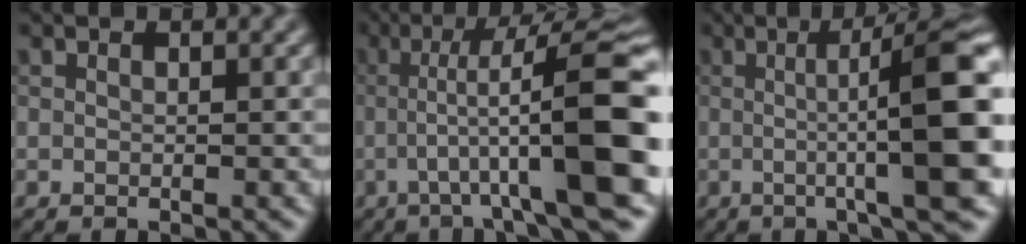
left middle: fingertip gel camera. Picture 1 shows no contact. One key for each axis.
{"total": 12.4, "fx": -1.4, "fy": 2.3, "fz": 12.1, "tx": -0.168, "ty": 0.013, "tz": -0.027}
{"total": 12.5, "fx": 0.2, "fy": 2.5, "fz": 12.3, "tx": -0.149, "ty": 0.000, "tz": -0.002}